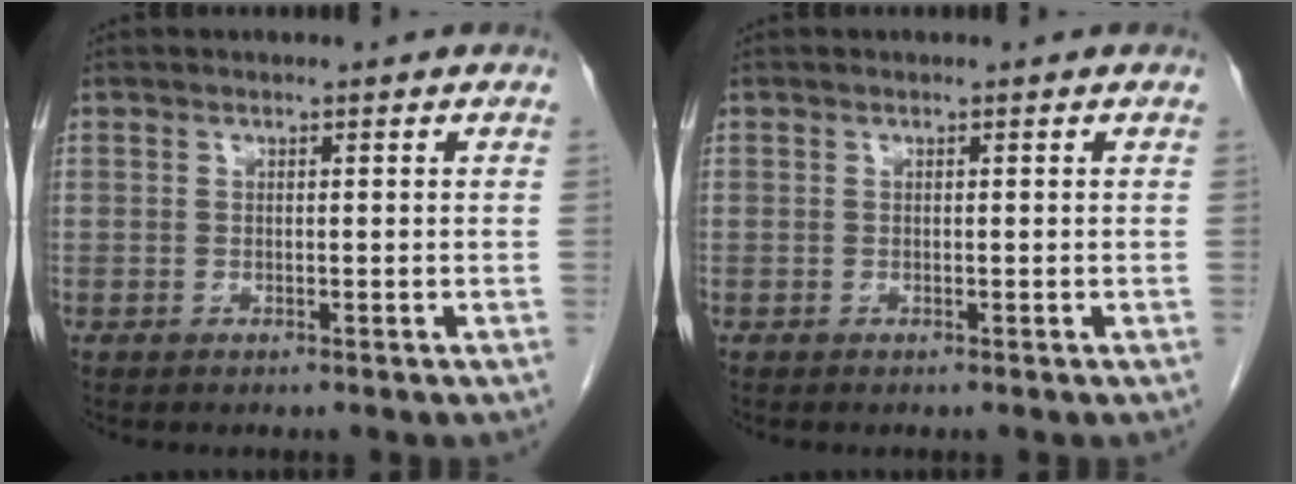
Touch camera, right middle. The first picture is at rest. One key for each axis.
{"total": 0.0}